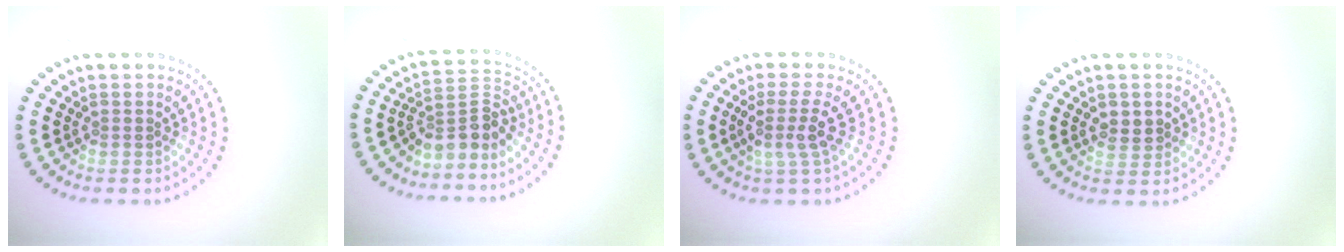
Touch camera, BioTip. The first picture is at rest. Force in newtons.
{"total": 3.4, "press": 2.3, "slide": 2.5}
{"total": 2.7, "press": 2.1, "slide": 1.8}
{"total": 1.9, "press": 1.8, "slide": 0.4}